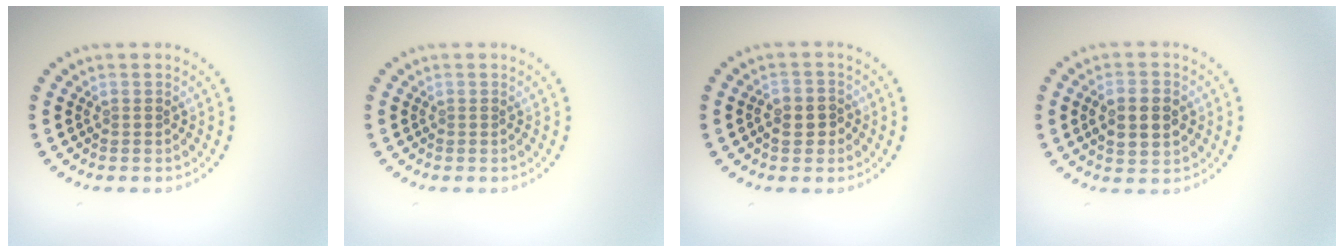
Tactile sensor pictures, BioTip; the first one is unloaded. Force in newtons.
{"total": 0.0}
{"total": 1.9, "press": 1.9, "slide": 0.5}
{"total": 4.6, "press": 4.6, "slide": 0.4}